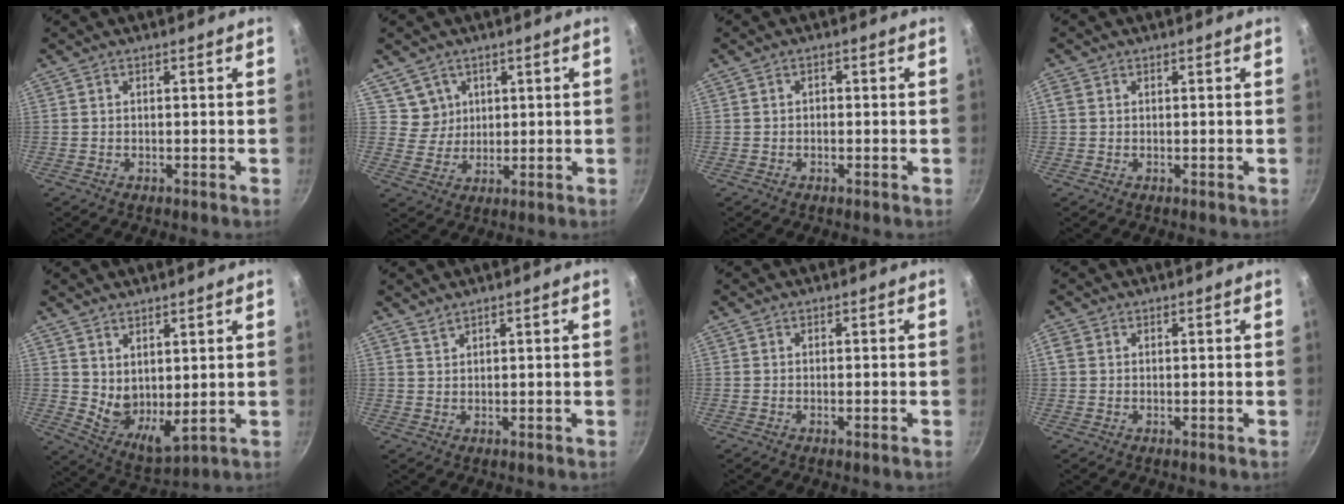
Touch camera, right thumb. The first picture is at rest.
{"total": 4.8, "force": [2.3, 4.2, 0.5], "torque": [0.016, -0.005, 0.046]}
{"total": 0.8, "force": [-0.3, 0.6, 0.4], "torque": [-0.005, 0.003, -0.005]}
{"total": 1.4, "force": [0.3, 1.2, 0.7], "torque": [-0.014, 0.000, 0.004]}
{"total": 7.9, "force": [3.8, 4.0, 5.7], "torque": [-0.087, -0.044, 0.079]}
{"total": 1.2, "force": [1.1, 0.1, 0.3], "torque": [-0.005, -0.007, 0.028]}
{"total": 0.6, "force": [-0.2, -0.1, 0.5], "torque": [-0.011, -0.001, -0.004]}
{"total": 1.8, "force": [0.4, 1.5, 0.8], "torque": [-0.017, 0.000, 0.007]}